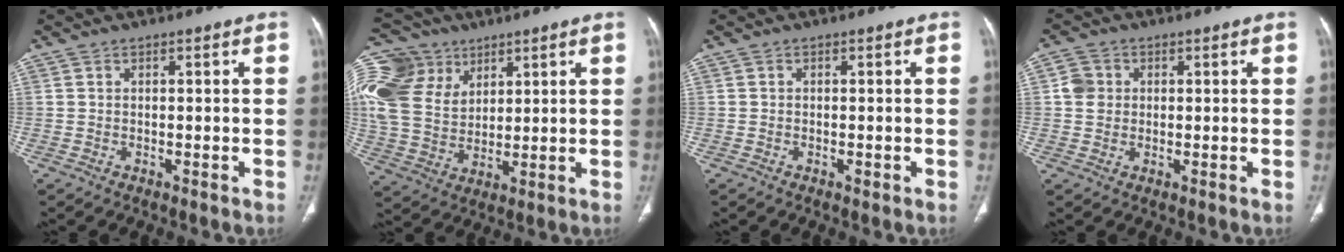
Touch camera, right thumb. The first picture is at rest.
{"total": 21.2, "force": [9.0, 15.5, 11.3], "torque": [-0.267, 0.021, 0.181]}
{"total": 0.8, "force": [-0.3, 0.5, 0.5], "torque": [-0.007, -0.001, -0.006]}
{"total": 3.7, "force": [0.6, 3.3, 1.4], "torque": [-0.015, 0.004, 0.008]}